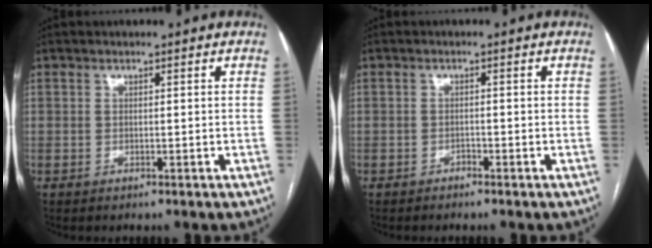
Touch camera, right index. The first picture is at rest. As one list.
[{"total": 0.8, "force": [-0.7, 0.2, 0.2], "torque": [-0.003, 0.001, -0.014]}]